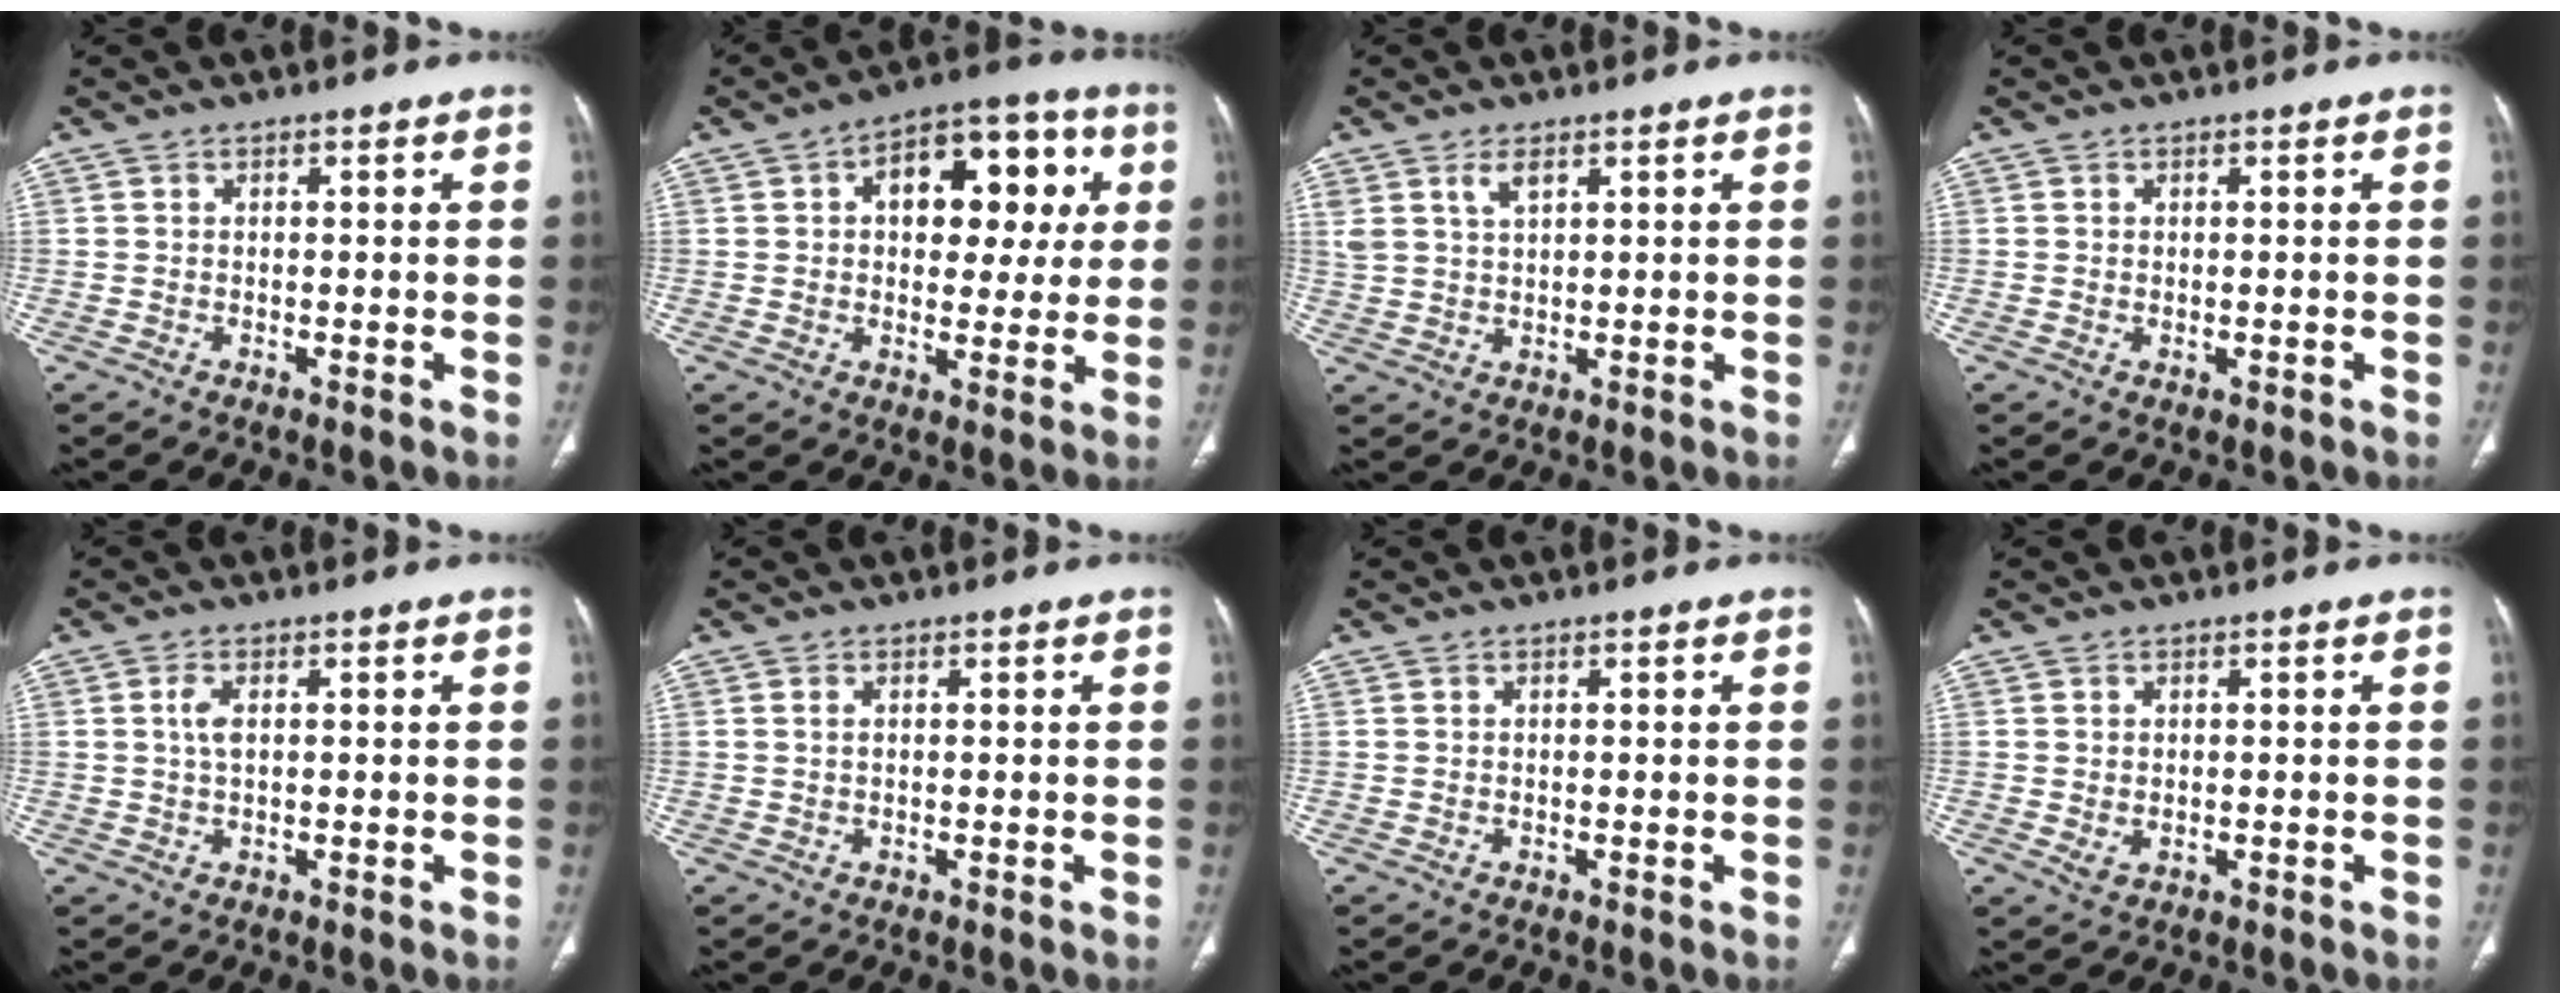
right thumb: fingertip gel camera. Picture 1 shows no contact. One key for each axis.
{"total": 16.5, "fx": 4.2, "fy": 9.9, "fz": 12.6, "tx": -0.114, "ty": 0.022, "tz": 0.056}
{"total": 3.3, "fx": 2.1, "fy": 1.4, "fz": 2.2, "tx": -0.043, "ty": -0.008, "tz": 0.047}
{"total": 0.6, "fx": -0.1, "fy": 0.4, "fz": 0.5, "tx": -0.010, "ty": -0.001, "tz": 0.001}
{"total": 2.4, "fx": 0.5, "fy": 1.0, "fz": 2.1, "tx": -0.048, "ty": 0.005, "tz": 0.011}
{"total": 0.7, "fx": 0.2, "fy": 0.3, "fz": 0.6, "tx": -0.014, "ty": 0.003, "tz": 0.005}
{"total": 0.0}
{"total": 2.0, "fx": -0.2, "fy": 1.3, "fz": 1.4, "tx": -0.028, "ty": -0.002, "tz": 0.003}